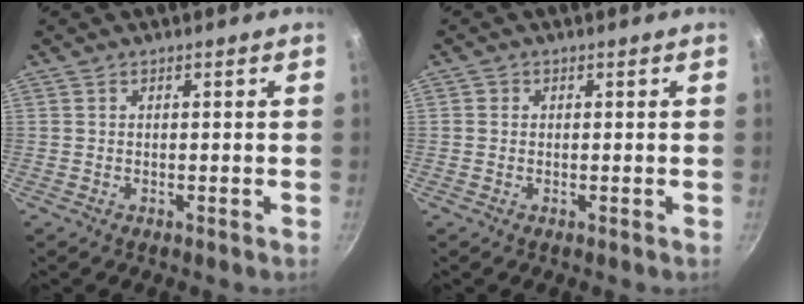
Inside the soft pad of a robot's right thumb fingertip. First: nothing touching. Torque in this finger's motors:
{"motor_torque": [0.15, 0.10, 0.38, 0.15, -0.01]}